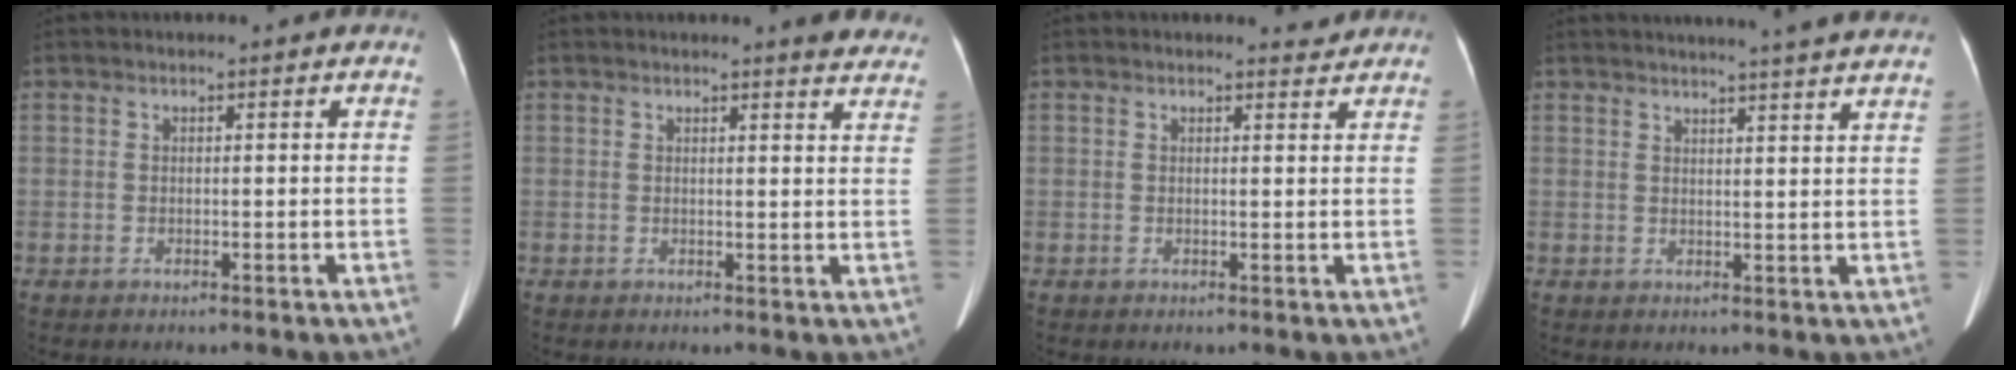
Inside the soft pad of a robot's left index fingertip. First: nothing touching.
{"total": 6.6, "force": [6.2, 0.6, 2.3], "torque": [-0.012, -0.016, 0.044]}
{"total": 1.3, "force": [1.3, 0.0, -0.2], "torque": [-0.005, -0.012, 0.013]}
{"total": 14.6, "force": [13.4, -0.8, 5.9], "torque": [-0.090, -0.020, 0.152]}